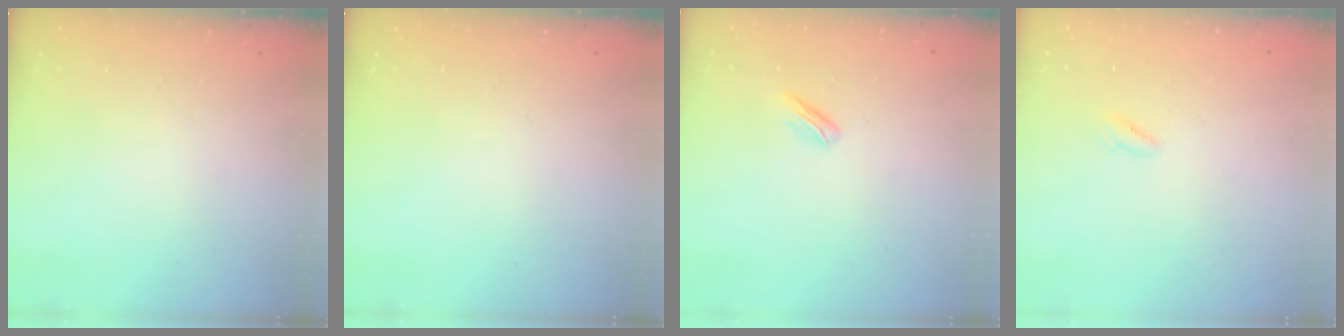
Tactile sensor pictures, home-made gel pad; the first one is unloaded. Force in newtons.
{"total": 0.0}
{"total": 2.4, "press": 2.3, "slide": 0.6}
{"total": 1.1, "press": 0.8, "slide": 0.6}